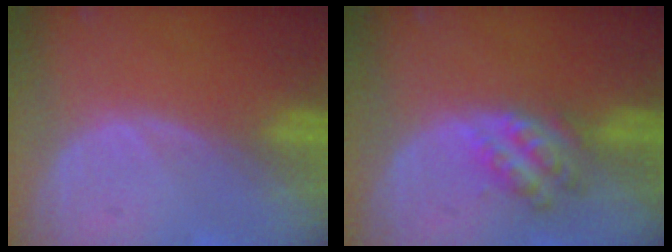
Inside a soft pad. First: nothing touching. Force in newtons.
{"total": 5.4, "press": 5.0, "slide": 2.2}